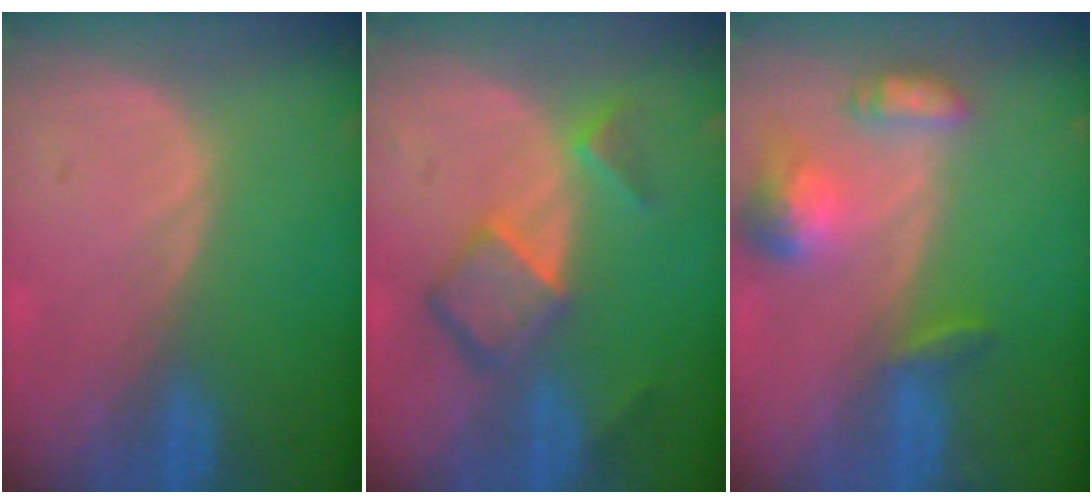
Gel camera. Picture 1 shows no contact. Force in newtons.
{"total": 6.9, "press": 5.9, "slide": 3.6}
{"total": 6.9, "press": 6.4, "slide": 2.6}